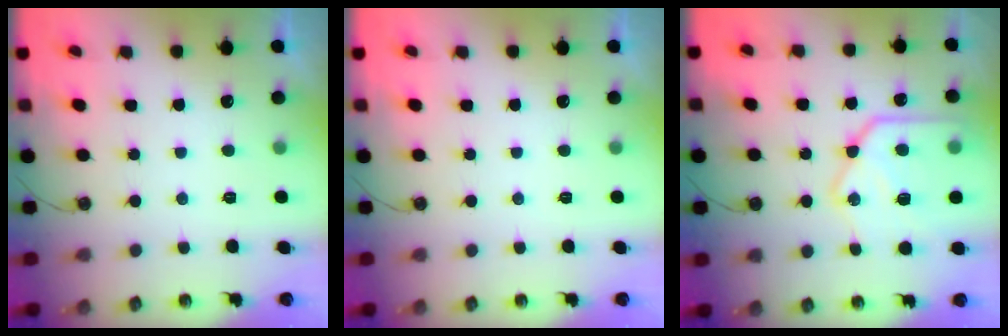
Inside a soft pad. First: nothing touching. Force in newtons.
{"total": 0.0}
{"total": 19.4, "press": 19.2, "slide": 2.1}